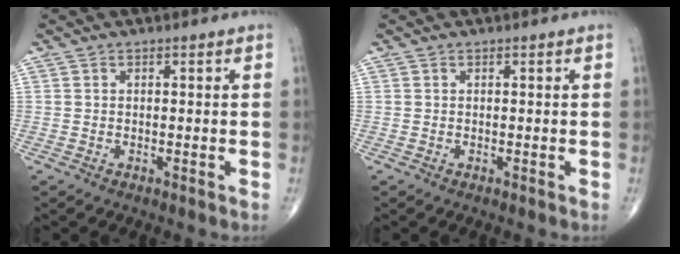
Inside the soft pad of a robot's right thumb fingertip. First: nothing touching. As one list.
[{"total": 0.0}]